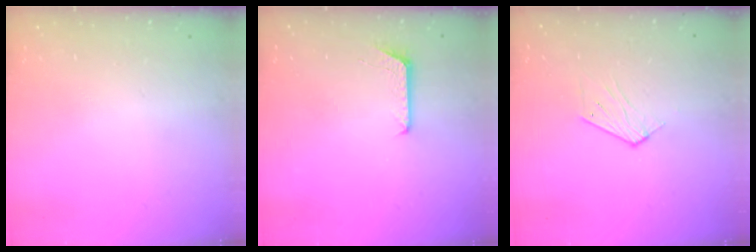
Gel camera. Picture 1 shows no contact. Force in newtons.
{"total": 5.7, "press": 5.7, "slide": 0.6}
{"total": 3.9, "press": 3.9, "slide": 0.2}